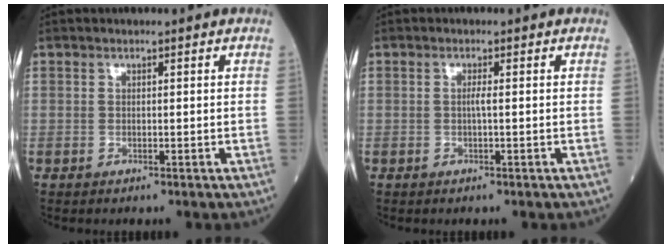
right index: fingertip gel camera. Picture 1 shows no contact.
{"total": 1.1, "force": [0.0, -0.1, 1.1], "torque": [-0.022, -0.001, -0.002]}